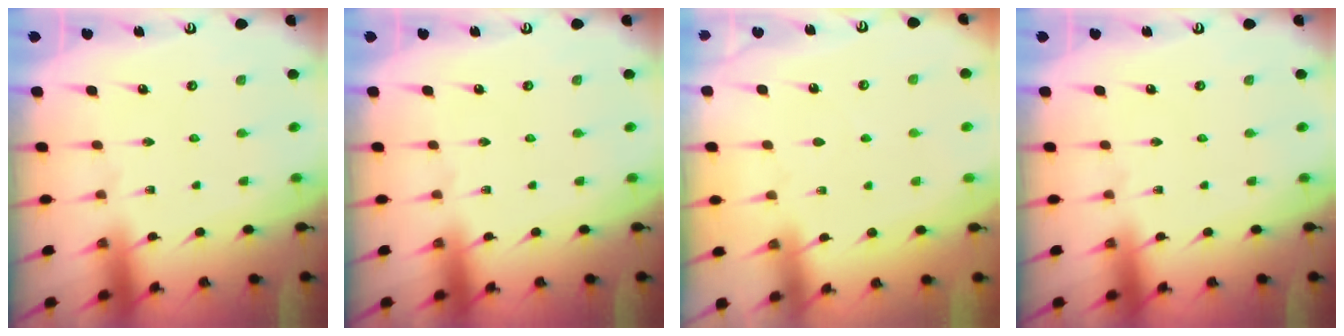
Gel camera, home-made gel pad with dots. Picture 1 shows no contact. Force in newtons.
{"total": 0.0}
{"total": 2.7, "press": 2.7, "slide": 0.4}
{"total": 0.0}